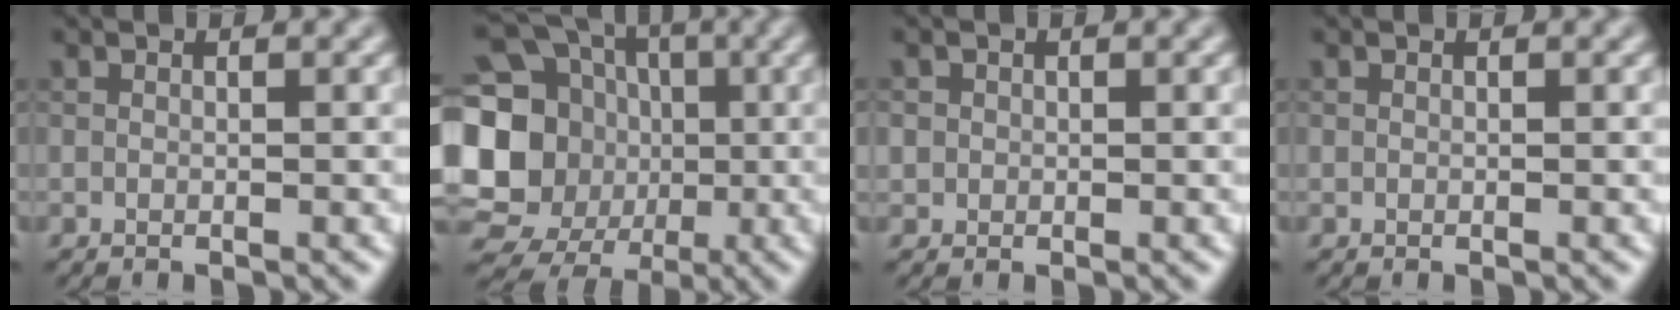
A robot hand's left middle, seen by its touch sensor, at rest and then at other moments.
{"total": 20.1, "force": [-1.1, 18.5, 7.9], "torque": [-0.191, 0.005, -0.059]}
{"total": 0.9, "force": [0.1, 0.9, 0.1], "torque": [0.009, -0.002, 0.001]}
{"total": 0.0}